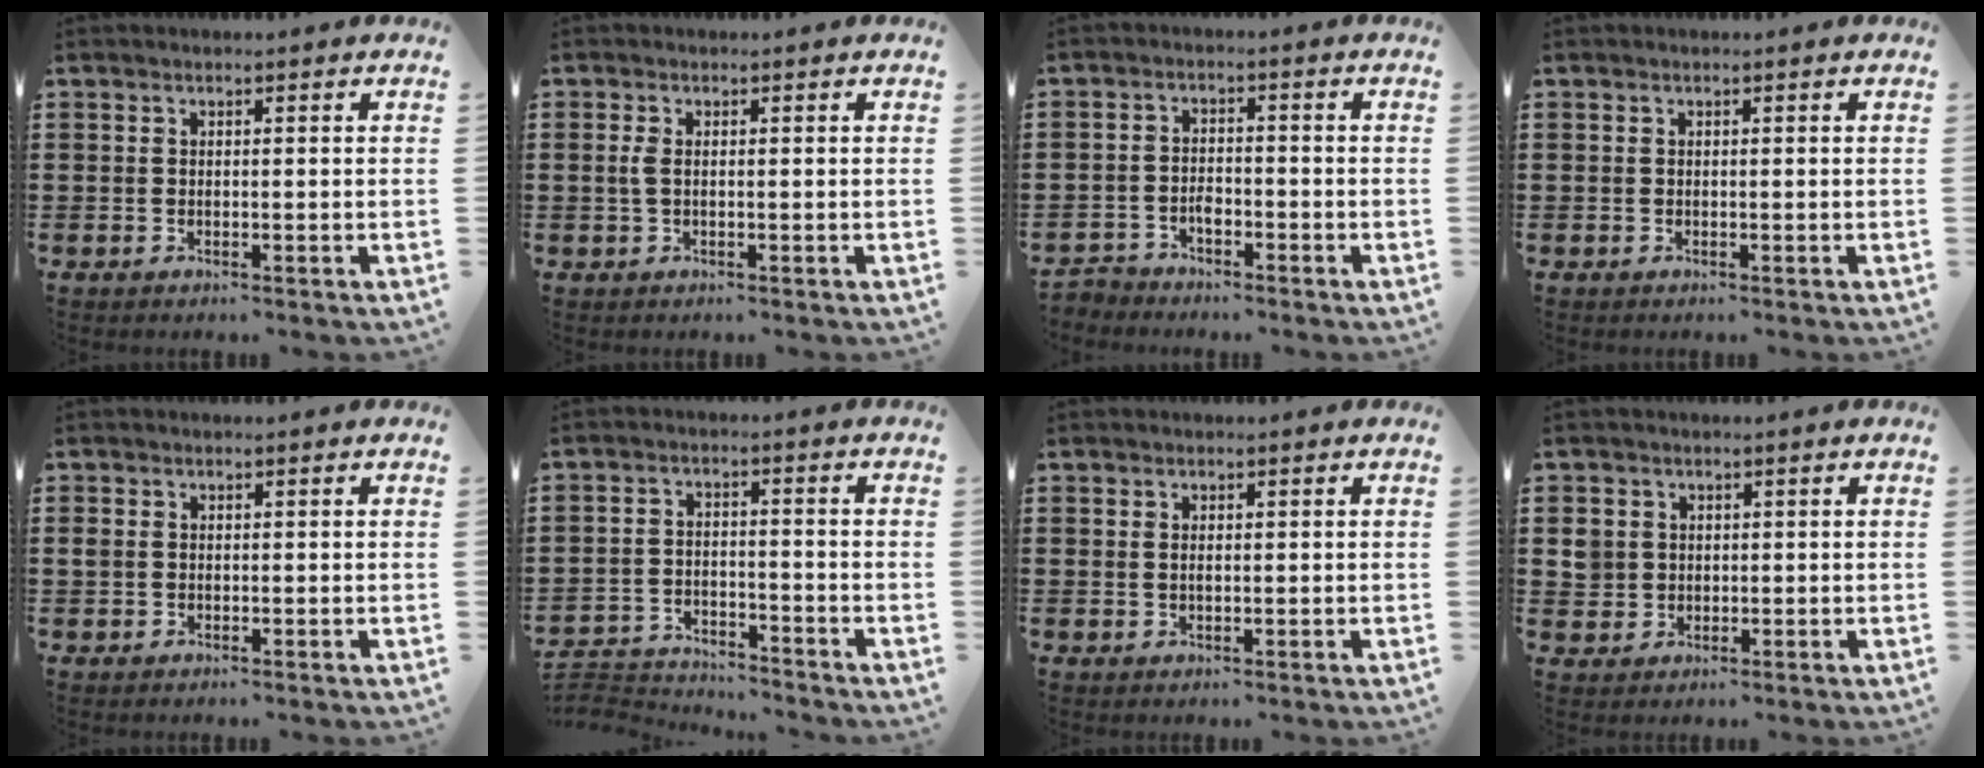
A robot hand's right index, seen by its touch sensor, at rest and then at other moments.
{"total": 1.8, "force": [0.0, 0.7, 1.7], "torque": [-0.041, 0.000, -0.003]}
{"total": 2.0, "force": [-1.7, 1.0, 0.4], "torque": [-0.013, 0.005, -0.038]}
{"total": 0.0}
{"total": 1.0, "force": [0.1, 0.9, 0.5], "torque": [-0.011, 0.007, 0.000]}
{"total": 3.5, "force": [-3.5, 0.5, 0.2], "torque": [-0.018, 0.000, -0.077]}
{"total": 1.0, "force": [0.3, 0.5, 0.9], "torque": [-0.019, 0.004, 0.005]}
{"total": 3.2, "force": [0.5, 3.0, 0.8], "torque": [-0.036, 0.008, 0.006]}